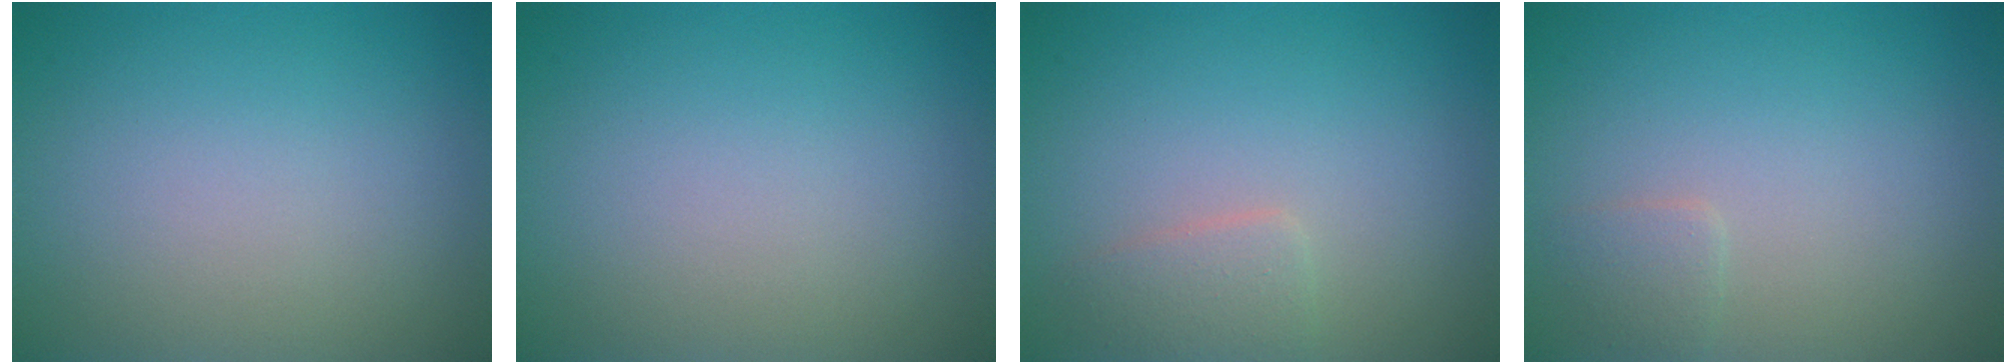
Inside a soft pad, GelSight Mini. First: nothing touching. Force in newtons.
{"total": 0.0}
{"total": 1.7, "press": 1.7, "slide": 0.1}
{"total": 1.0, "press": 1.0, "slide": 0.0}